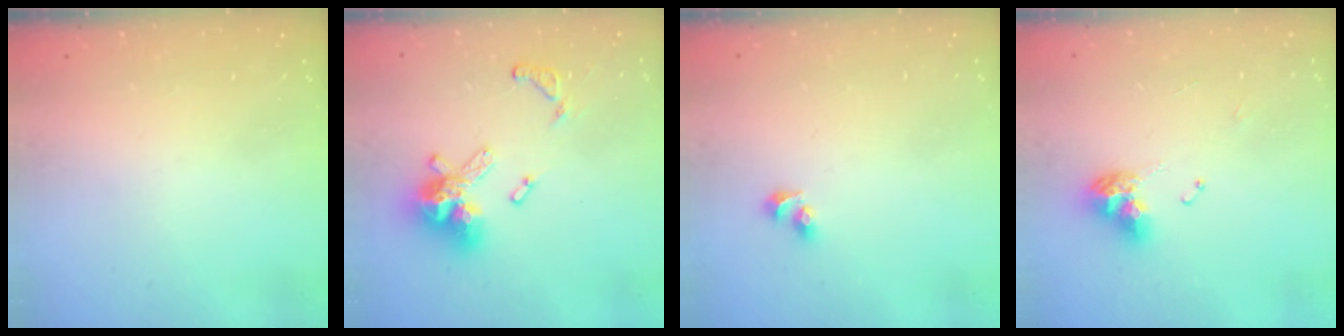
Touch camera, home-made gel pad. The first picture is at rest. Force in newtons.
{"total": 13.8, "press": 13.8, "slide": 1.0}
{"total": 3.5, "press": 3.0, "slide": 1.8}
{"total": 9.4, "press": 9.4, "slide": 1.1}